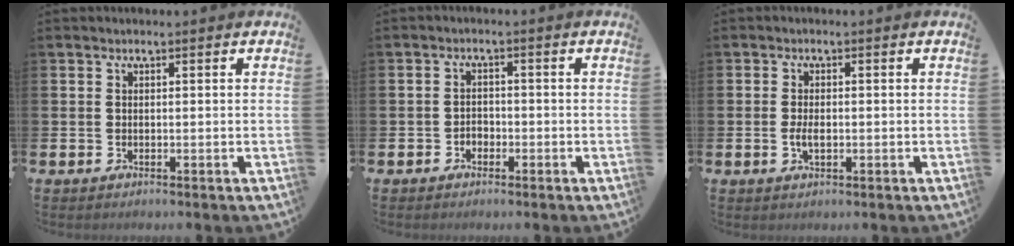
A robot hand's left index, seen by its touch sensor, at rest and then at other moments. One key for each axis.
{"total": 1.6, "fx": -1.0, "fy": 1.2, "fz": 0.3, "tx": -0.003, "ty": 0.001, "tz": -0.024}
{"total": 2.2, "fx": -0.3, "fy": 1.1, "fz": 1.9, "tx": -0.031, "ty": -0.001, "tz": -0.008}